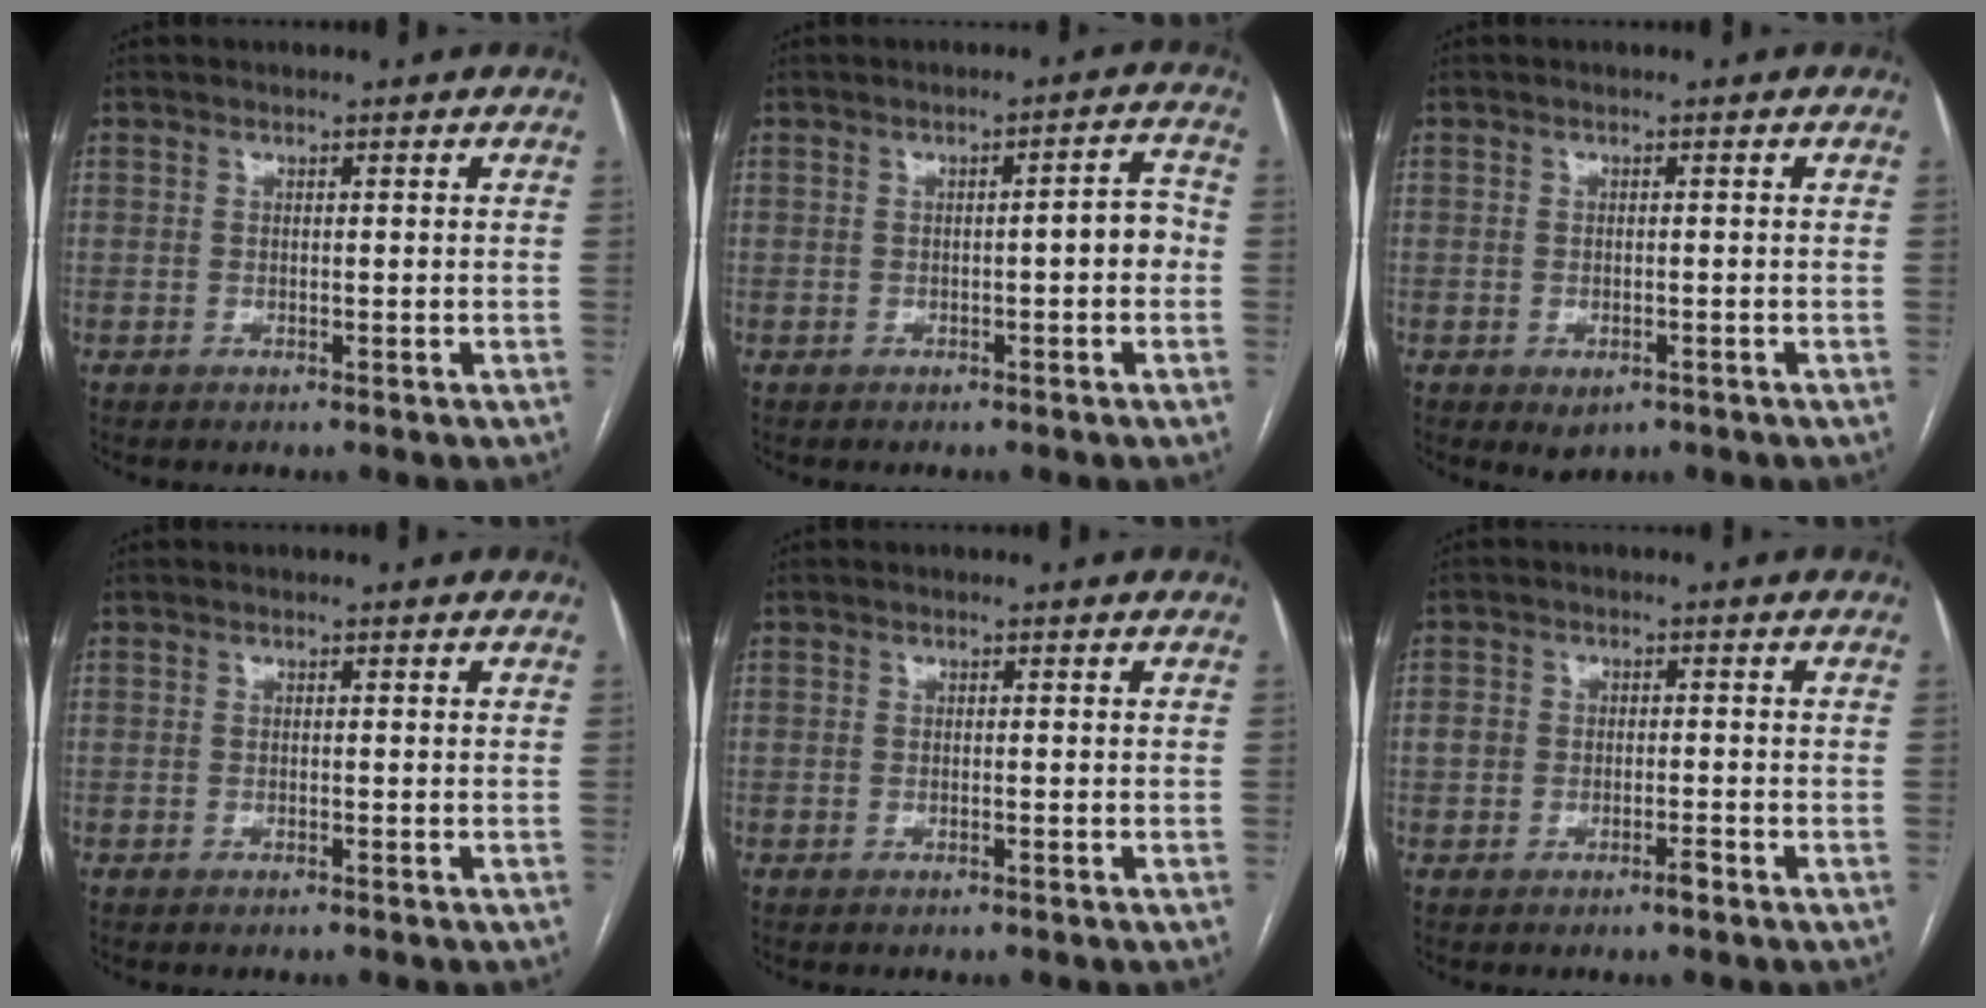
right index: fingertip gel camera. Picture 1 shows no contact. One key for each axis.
{"total": 3.7, "fx": -0.6, "fy": 0.7, "fz": 3.5, "tx": -0.041, "ty": 0.014, "tz": -0.009}
{"total": 2.3, "fx": -1.1, "fy": 1.5, "fz": 1.4, "tx": -0.017, "ty": -0.001, "tz": -0.002}
{"total": 0.0}
{"total": 0.0}
{"total": 2.9, "fx": -1.3, "fy": 1.8, "fz": 1.9, "tx": -0.030, "ty": 0.013, "tz": -0.020}